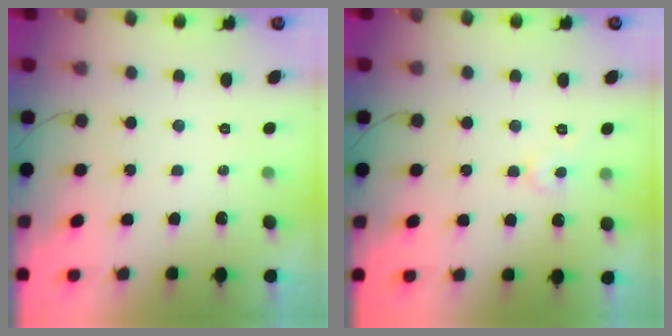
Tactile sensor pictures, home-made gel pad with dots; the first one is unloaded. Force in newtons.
{"total": 4.8, "press": 4.7, "slide": 0.6}